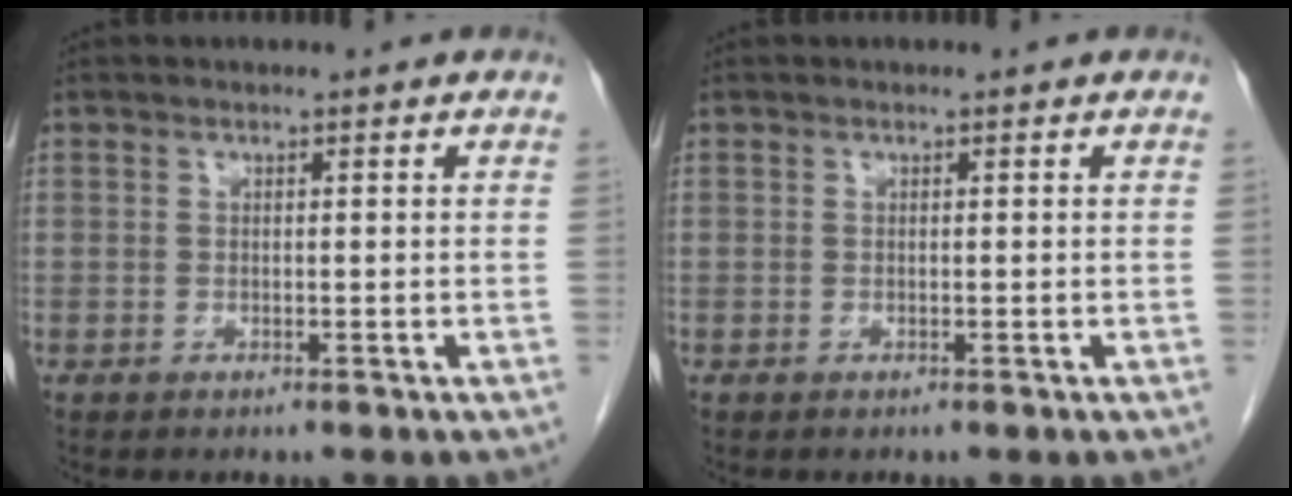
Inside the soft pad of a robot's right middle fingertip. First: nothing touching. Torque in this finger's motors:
{"motor_torque": [-0.01, 0.00, 0.00, 0.01]}